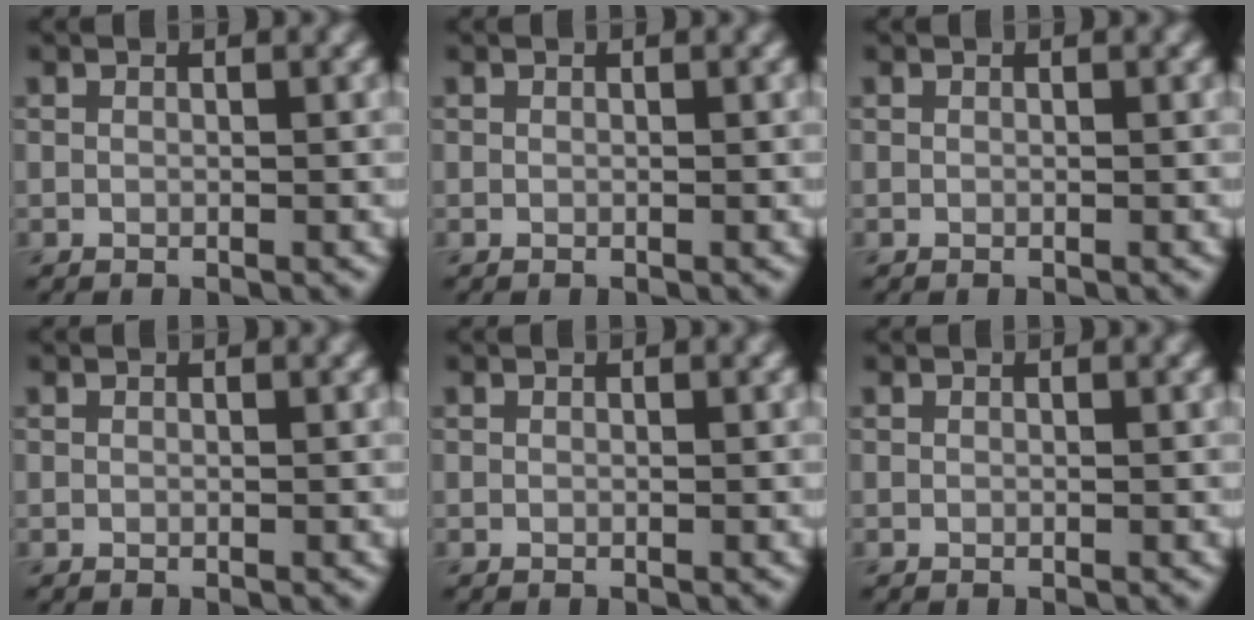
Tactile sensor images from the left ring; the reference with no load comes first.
{"total": 0.0}
{"total": 0.0}
{"total": 0.0}
{"total": 0.0}
{"total": 0.0}